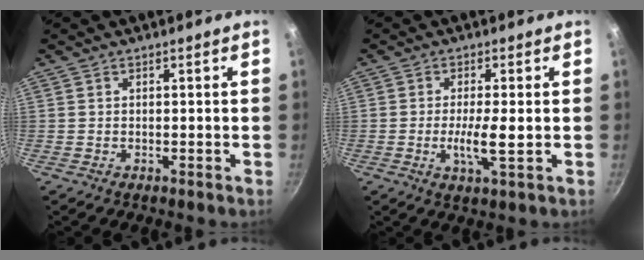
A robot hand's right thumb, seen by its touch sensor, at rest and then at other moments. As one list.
[{"total": 5.4, "force": [-0.6, 0.8, 5.3], "torque": [-0.100, -0.004, -0.012]}]